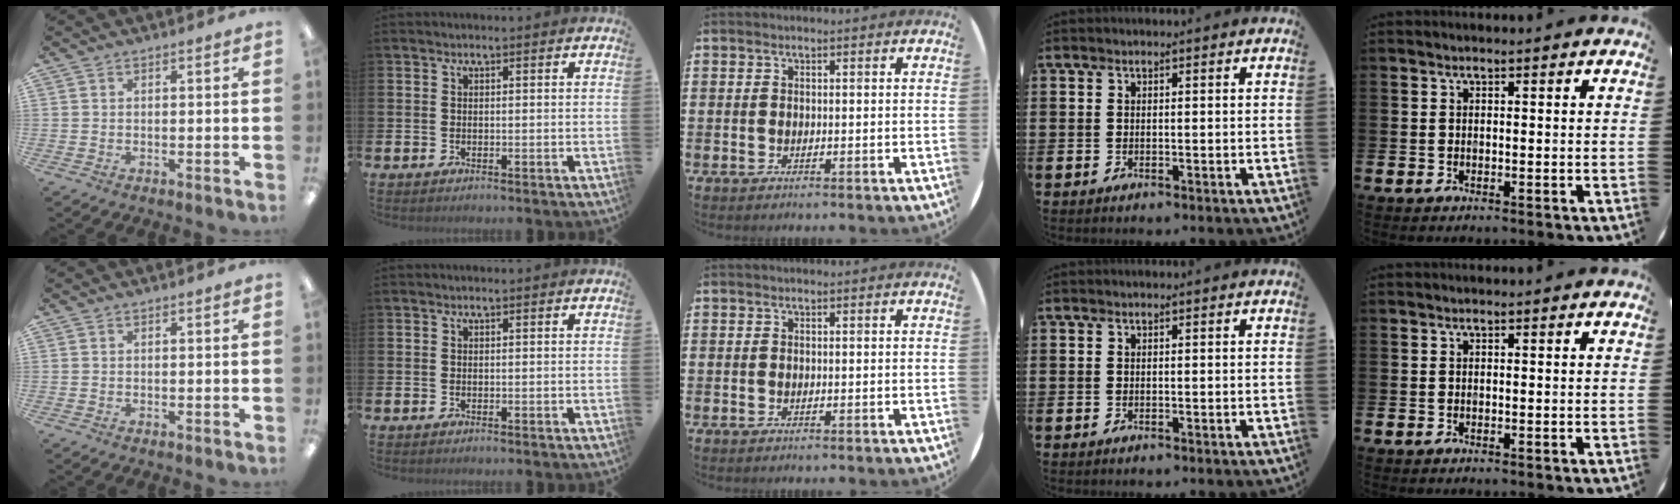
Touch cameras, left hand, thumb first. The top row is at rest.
{}